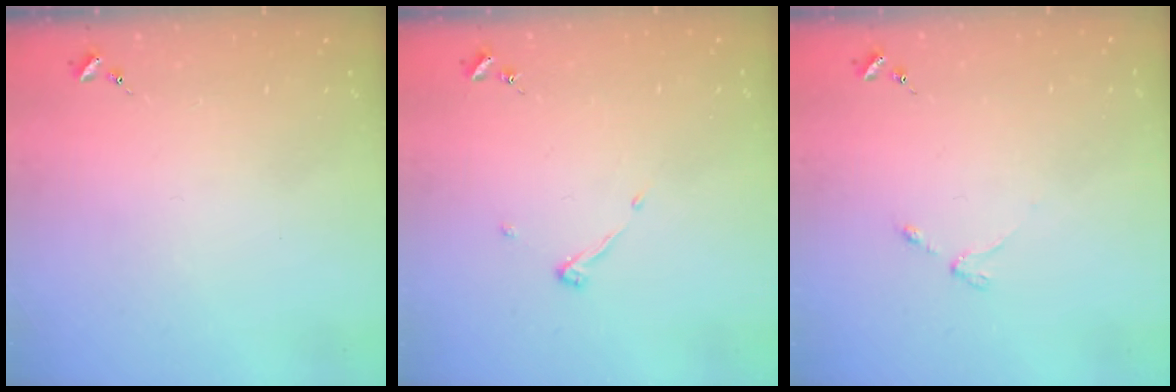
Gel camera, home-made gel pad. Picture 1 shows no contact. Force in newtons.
{"total": 3.8, "press": 3.8, "slide": 0.6}
{"total": 2.9, "press": 2.8, "slide": 0.4}